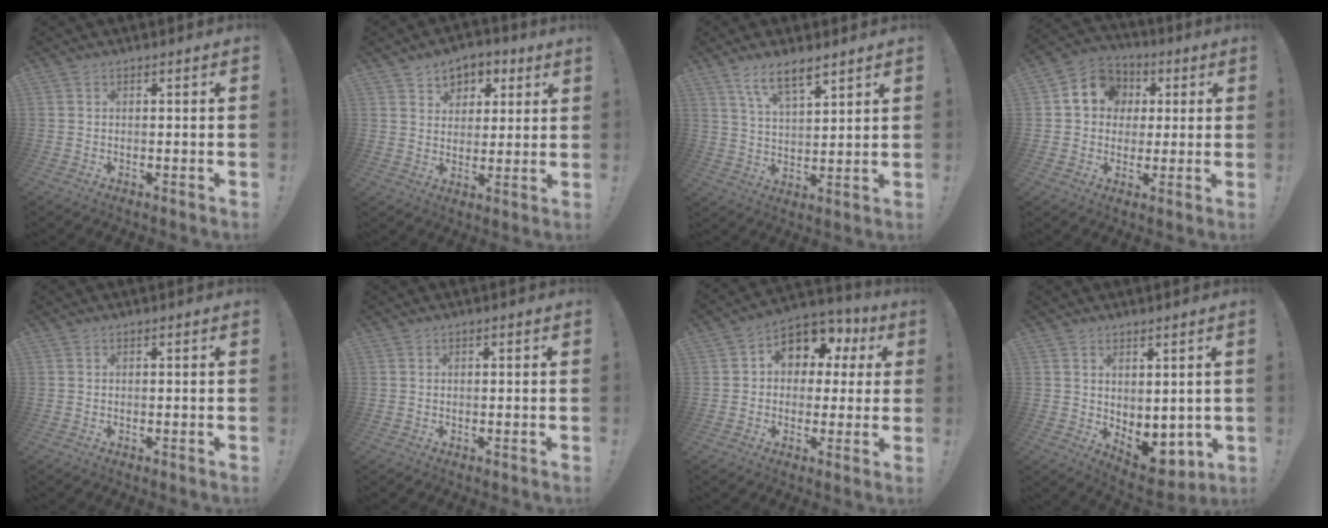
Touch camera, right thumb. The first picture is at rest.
{"total": 6.4, "force": [3.4, 5.3, 1.4], "torque": [-0.011, -0.024, 0.065]}
{"total": 8.5, "force": [6.3, 2.6, 5.0], "torque": [-0.078, -0.036, 0.113]}
{"total": 11.5, "force": [2.7, 10.0, 5.0], "torque": [-0.061, 0.003, 0.056]}
{"total": 0.0}
{"total": 0.0}
{"total": 9.4, "force": [3.6, 7.3, 4.8], "torque": [-0.071, -0.022, 0.069]}
{"total": 6.0, "force": [-0.1, 4.6, 3.9], "torque": [-0.025, -0.011, 0.009]}